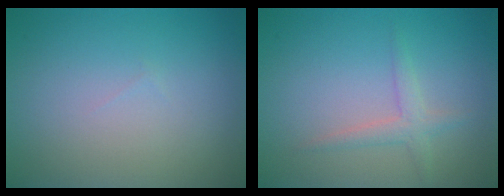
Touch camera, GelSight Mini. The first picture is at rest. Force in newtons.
{"total": 1.8, "press": 1.8, "slide": 0.0}